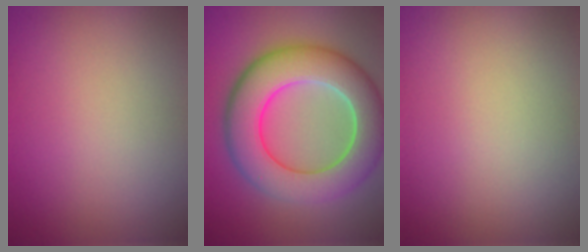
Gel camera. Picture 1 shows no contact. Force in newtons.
{"total": 9.7, "press": 9.7, "slide": 0.7}
{"total": 0.0}